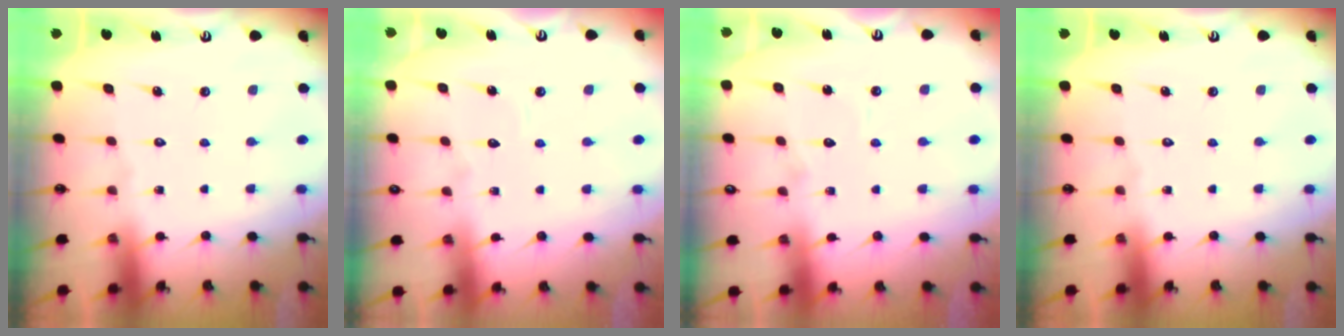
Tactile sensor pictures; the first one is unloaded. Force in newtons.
{"total": 2.9, "press": 2.9, "slide": 0.3}
{"total": 3.8, "press": 3.8, "slide": 0.3}
{"total": 0.0}